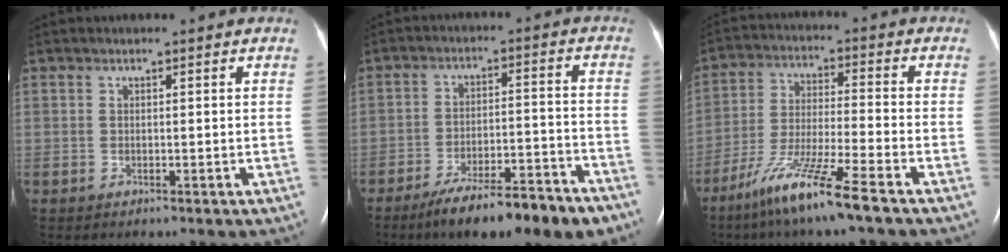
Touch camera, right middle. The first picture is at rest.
{"total": 13.7, "force": [-10.5, 2.3, 8.6], "torque": [-0.115, -0.001, -0.162]}
{"total": 11.5, "force": [-7.8, -0.8, 8.4], "torque": [-0.171, -0.038, -0.149]}